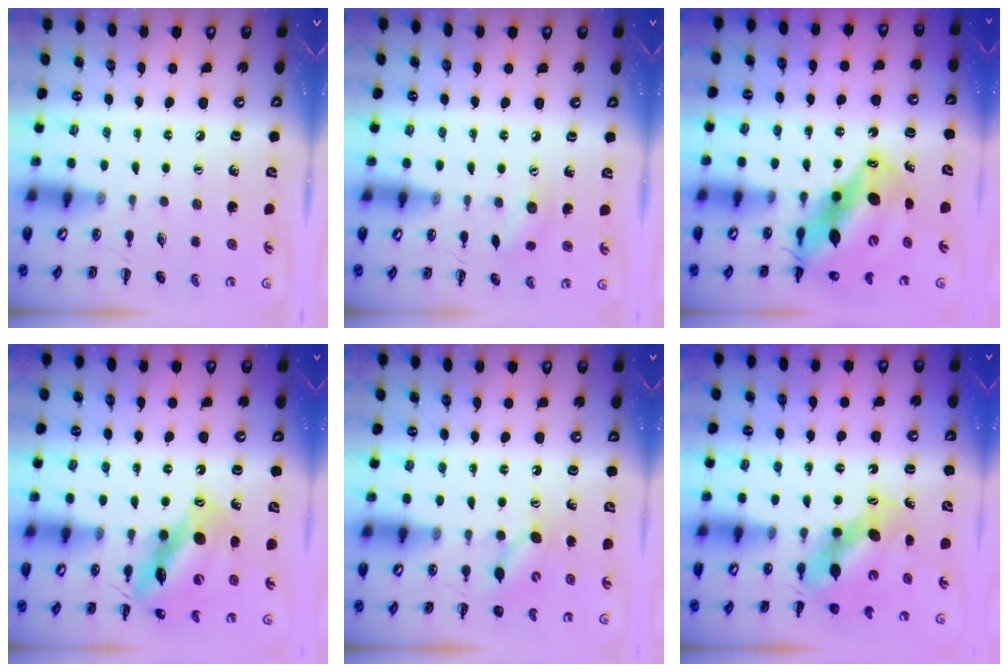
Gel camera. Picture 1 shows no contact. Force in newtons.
{"total": 6.7, "press": 6.5, "slide": 1.4}
{"total": 14.4, "press": 13.8, "slide": 4.1}
{"total": 13.1, "press": 12.5, "slide": 3.7}
{"total": 4.6, "press": 4.5, "slide": 0.4}
{"total": 6.5, "press": 6.4, "slide": 0.9}